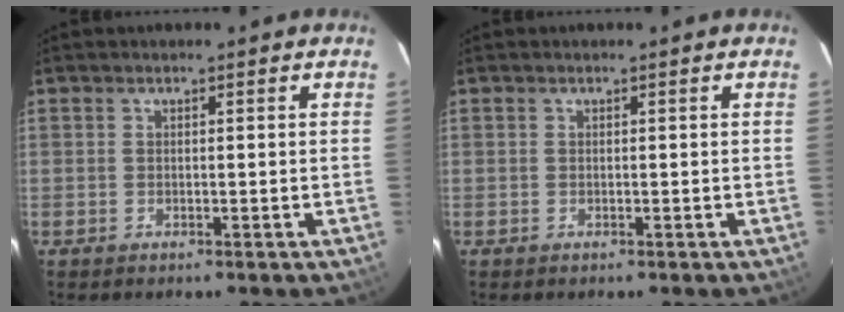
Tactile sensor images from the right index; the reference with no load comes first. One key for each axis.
{"total": 0.0}